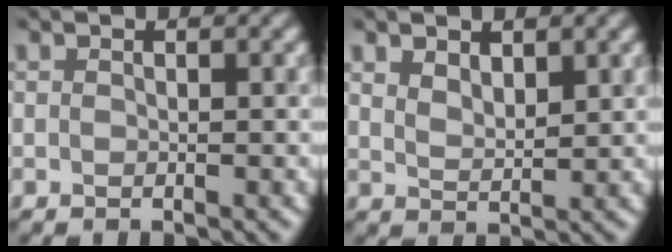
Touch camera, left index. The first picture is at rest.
{"total": 2.6, "force": [1.7, 1.1, 1.6], "torque": [-0.031, -0.004, 0.035]}